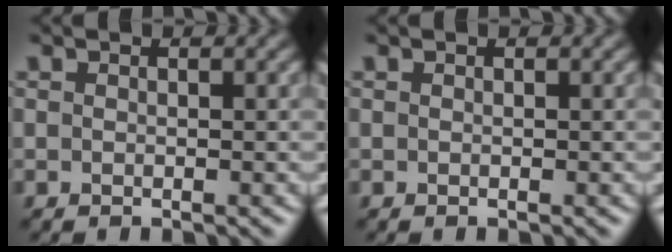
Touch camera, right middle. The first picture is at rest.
{"total": 0.0}